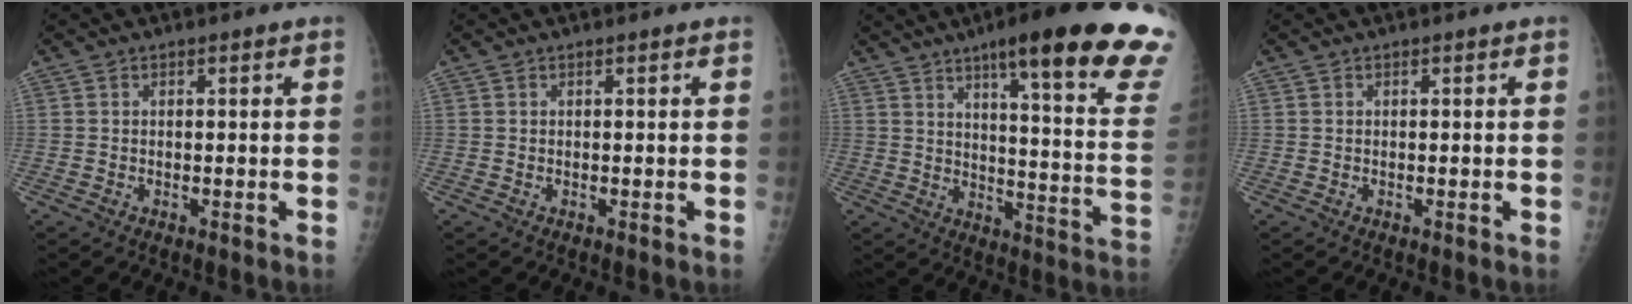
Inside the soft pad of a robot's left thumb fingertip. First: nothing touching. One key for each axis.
{"total": 0.0}
{"total": 26.0, "fx": 17.6, "fy": 3.3, "fz": 18.8, "tx": -0.215, "ty": -0.079, "tz": 0.229}
{"total": 0.0}